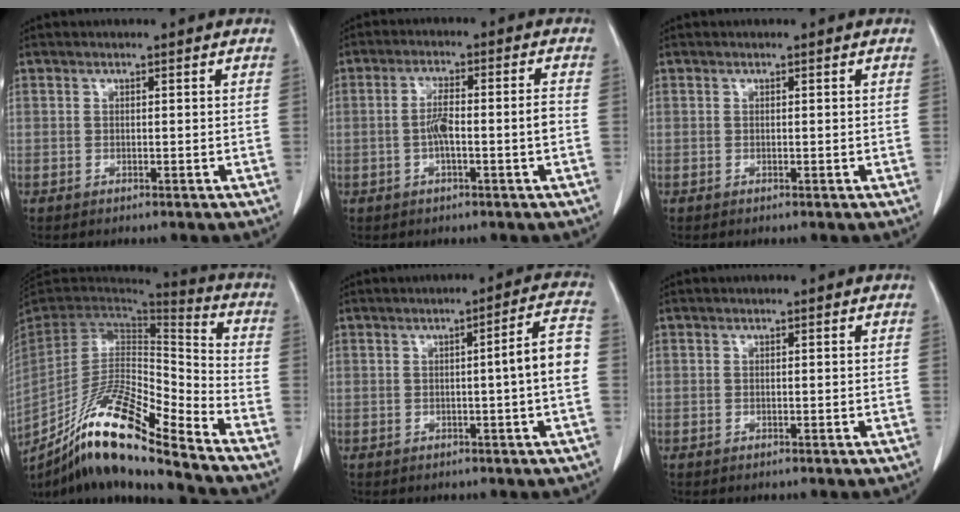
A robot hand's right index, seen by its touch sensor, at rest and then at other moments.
{"total": 5.8, "force": [-1.2, 0.4, 5.7], "torque": [-0.112, 0.016, -0.018]}
{"total": 0.0}
{"total": 18.8, "force": [-13.8, 1.1, 12.7], "torque": [-0.248, -0.015, -0.252]}
{"total": 6.1, "force": [-0.6, -0.6, 6.1], "torque": [-0.080, 0.009, -0.010]}
{"total": 0.0}